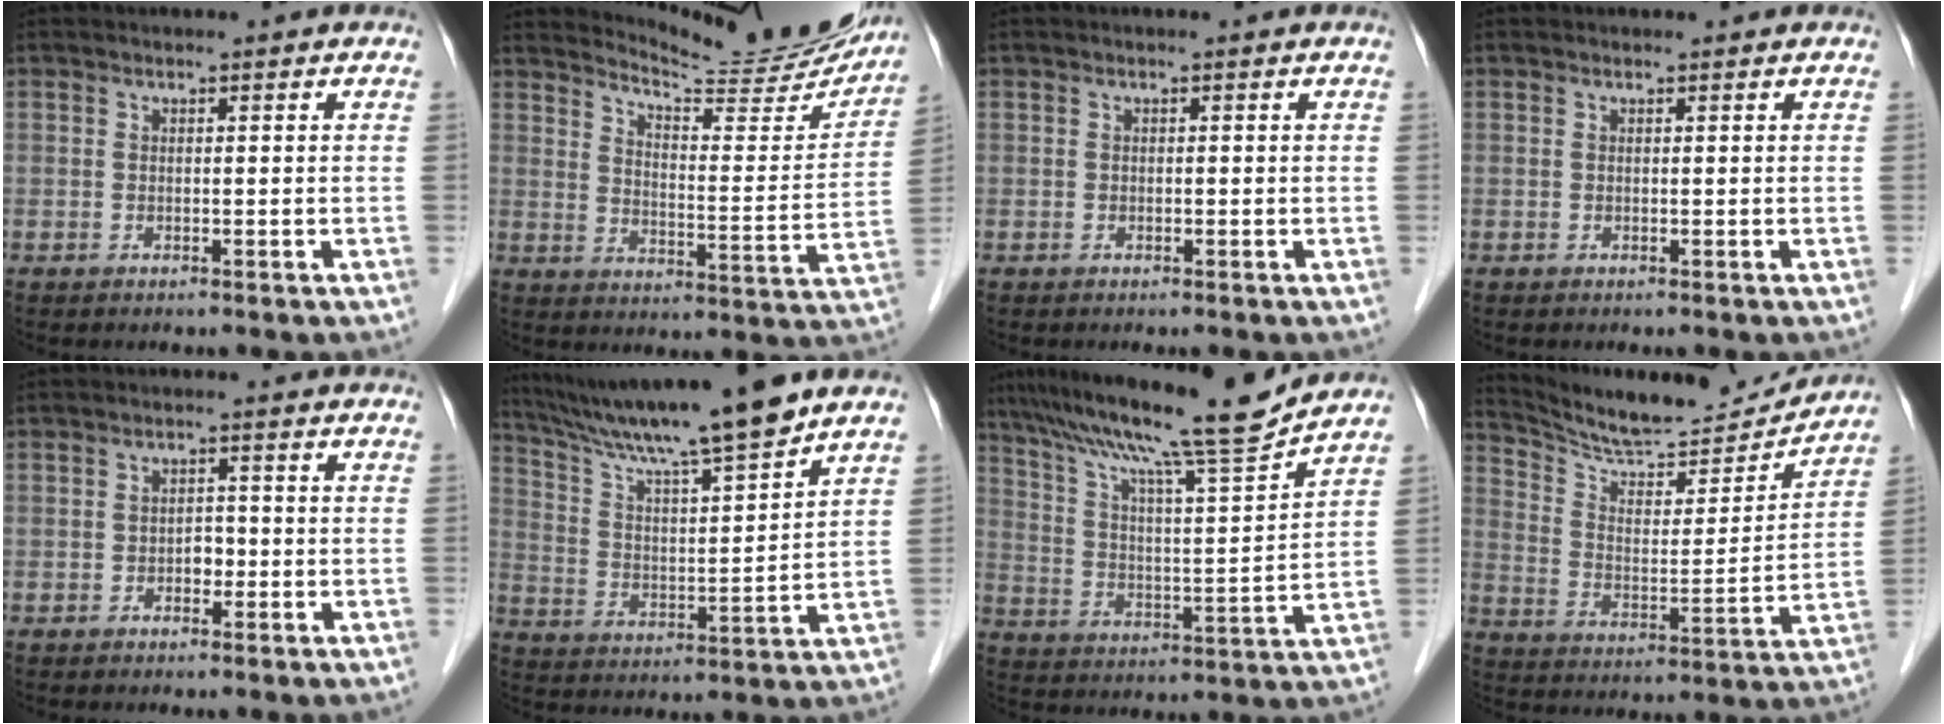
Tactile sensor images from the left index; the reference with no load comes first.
{"total": 17.2, "force": [16.7, 0.9, 4.3], "torque": [-0.067, -0.070, 0.214]}
{"total": 0.0}
{"total": 0.0}
{"total": 1.9, "force": [-0.7, 1.3, 1.3], "torque": [-0.016, 0.006, -0.012]}
{"total": 15.7, "force": [13.4, -0.9, 8.2], "torque": [-0.146, 0.005, 0.229]}
{"total": 17.5, "force": [14.7, -0.7, 9.5], "torque": [-0.164, 0.000, 0.234]}
{"total": 17.4, "force": [16.6, 1.6, 5.0], "torque": [-0.089, -0.018, 0.258]}